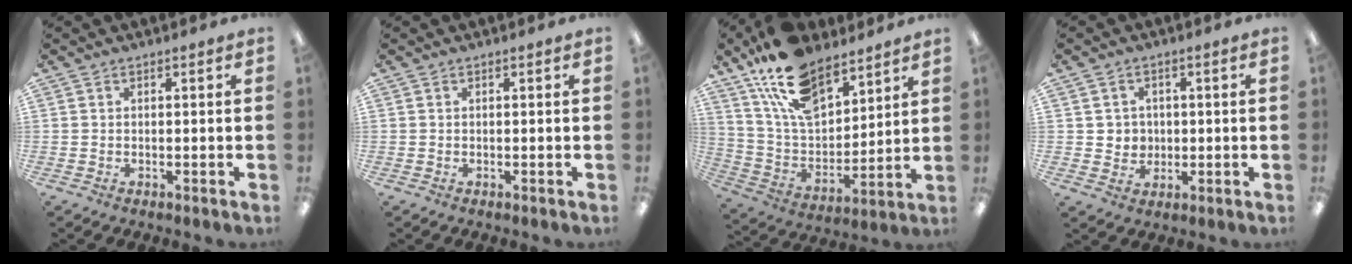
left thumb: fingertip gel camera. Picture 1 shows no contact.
{"total": 0.0}
{"total": 18.6, "force": [13.1, 9.1, 9.5], "torque": [-0.193, -0.059, 0.242]}
{"total": 3.9, "force": [1.2, 3.7, 0.0], "torque": [0.000, -0.001, 0.018]}